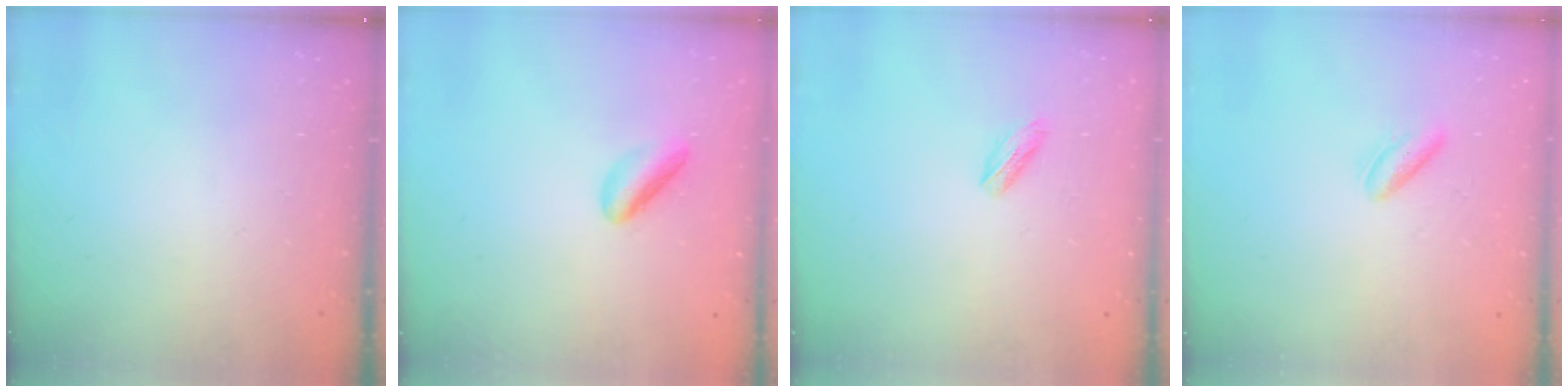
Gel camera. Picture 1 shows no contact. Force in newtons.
{"total": 3.6, "press": 3.6, "slide": 0.3}
{"total": 3.6, "press": 3.4, "slide": 1.0}
{"total": 2.4, "press": 2.2, "slide": 0.9}